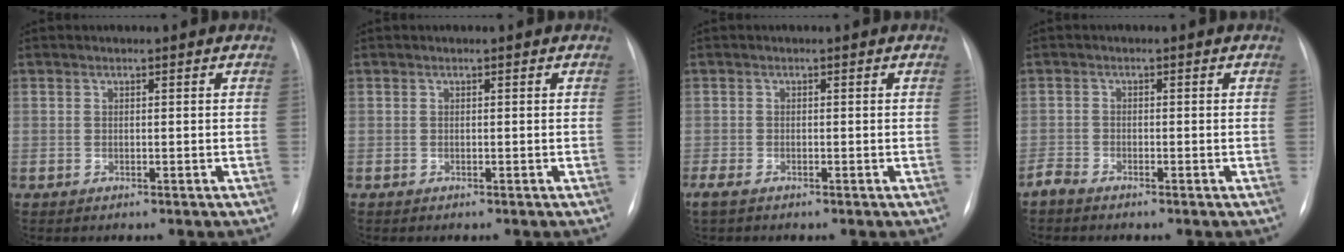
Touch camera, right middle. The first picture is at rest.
{"total": 0.0}
{"total": 2.4, "force": [-1.7, 0.9, 1.4], "torque": [-0.032, -0.007, -0.027]}
{"total": 1.6, "force": [-1.5, 0.1, 0.4], "torque": [-0.012, -0.005, -0.031]}